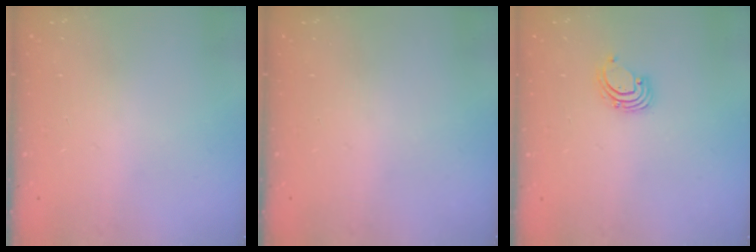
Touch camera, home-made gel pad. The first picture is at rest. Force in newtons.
{"total": 0.0}
{"total": 2.3, "press": 2.3, "slide": 0.2}